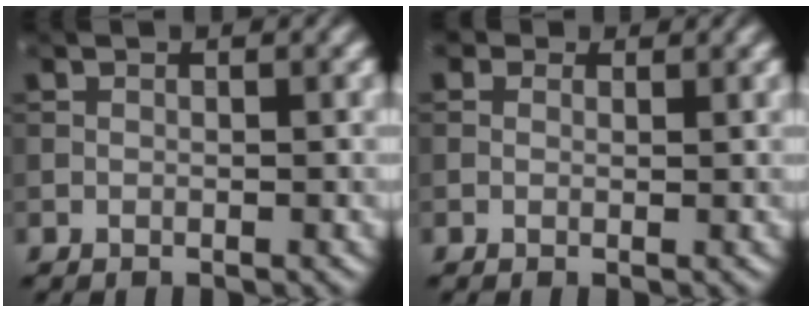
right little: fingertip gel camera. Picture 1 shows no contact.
{"total": 1.0, "force": [0.6, 0.6, 0.4], "torque": [-0.007, -0.003, 0.001]}